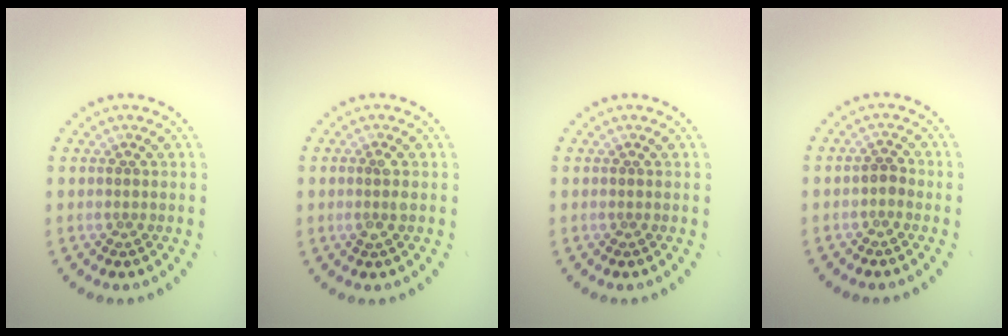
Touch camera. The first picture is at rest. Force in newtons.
{"total": 1.1, "press": 1.0, "slide": 0.4}
{"total": 0.0}
{"total": 0.8, "press": 0.8, "slide": 0.3}